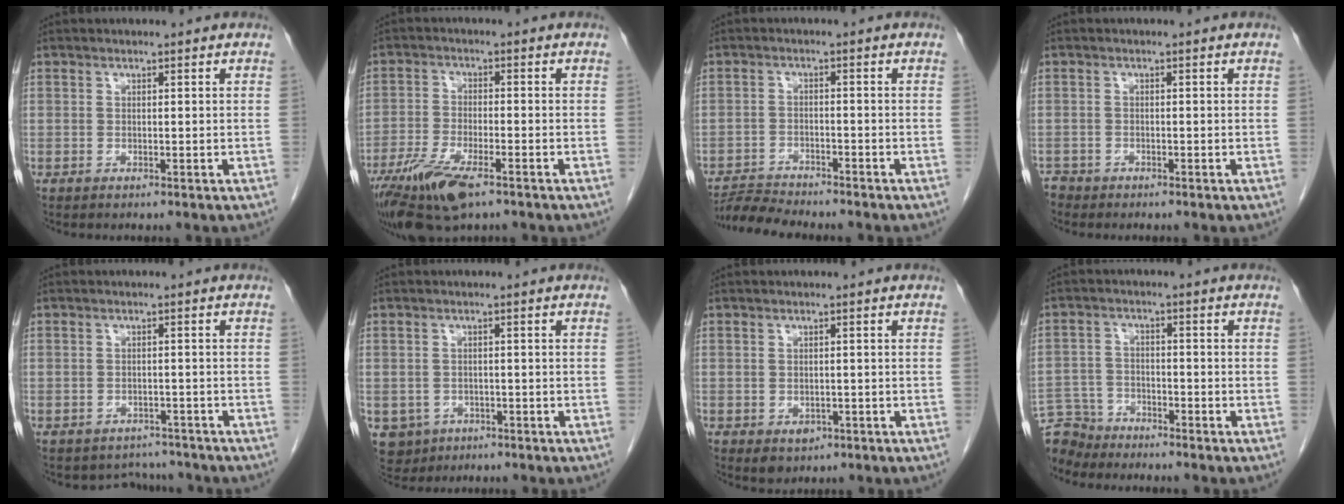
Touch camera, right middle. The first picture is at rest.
{"total": 10.5, "force": [-6.6, 2.7, 7.6], "torque": [-0.145, -0.022, -0.115]}
{"total": 5.5, "force": [-5.5, -0.1, 0.8], "torque": [-0.013, -0.012, -0.094]}
{"total": 1.6, "force": [-1.5, 0.5, -0.1], "torque": [-0.002, -0.003, -0.028]}
{"total": 4.4, "force": [-3.9, 1.9, -0.7], "torque": [0.012, 0.018, -0.050]}
{"total": 4.7, "force": [-2.3, 4.0, 0.8], "torque": [-0.019, 0.002, -0.031]}
{"total": 2.6, "force": [-1.1, 1.9, 1.3], "torque": [-0.015, 0.000, -0.002]}
{"total": 6.9, "force": [-6.6, 2.0, -0.2], "torque": [0.001, -0.002, -0.128]}